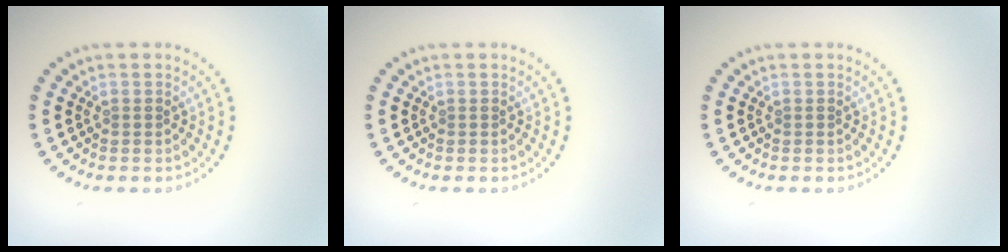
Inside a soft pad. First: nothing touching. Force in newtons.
{"total": 0.0}
{"total": 0.0}